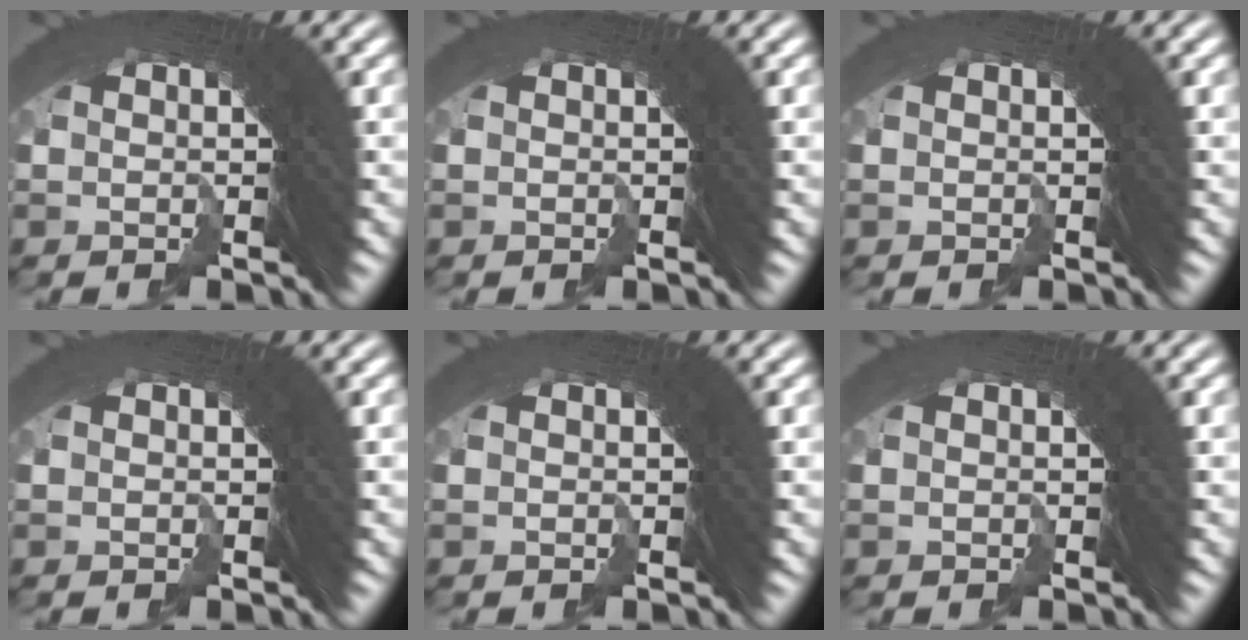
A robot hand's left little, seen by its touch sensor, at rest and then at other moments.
{"total": 0.0}
{"total": 0.0}
{"total": 0.0}
{"total": 0.0}
{"total": 0.0}